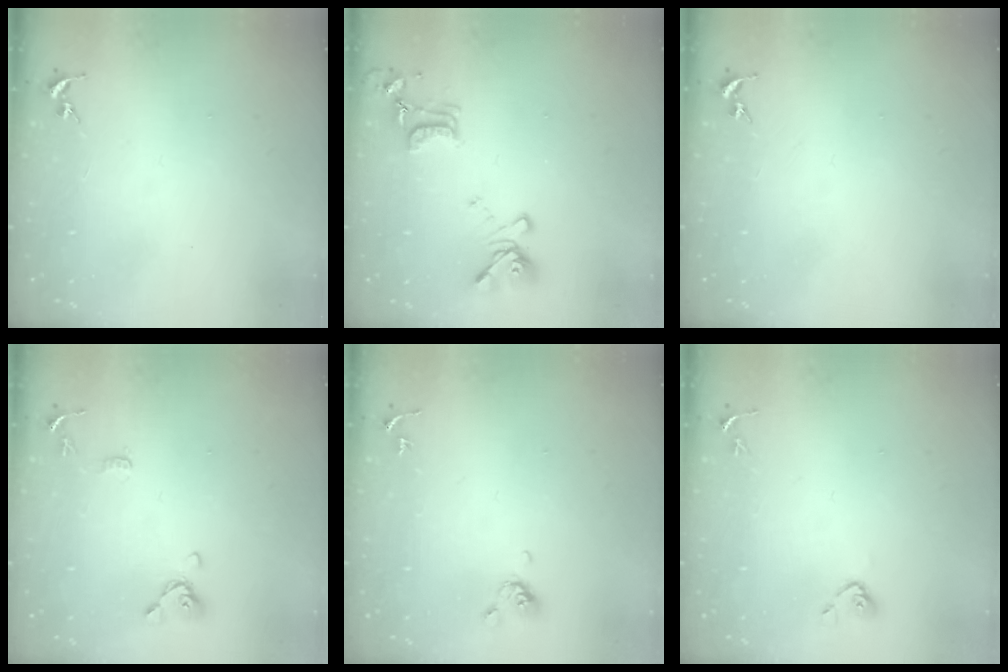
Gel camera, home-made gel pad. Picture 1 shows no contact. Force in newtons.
{"total": 14.1, "press": 14.1, "slide": 1.1}
{"total": 0.0}
{"total": 10.2, "press": 10.0, "slide": 2.0}
{"total": 6.1, "press": 5.9, "slide": 1.3}
{"total": 4.8, "press": 4.4, "slide": 2.0}